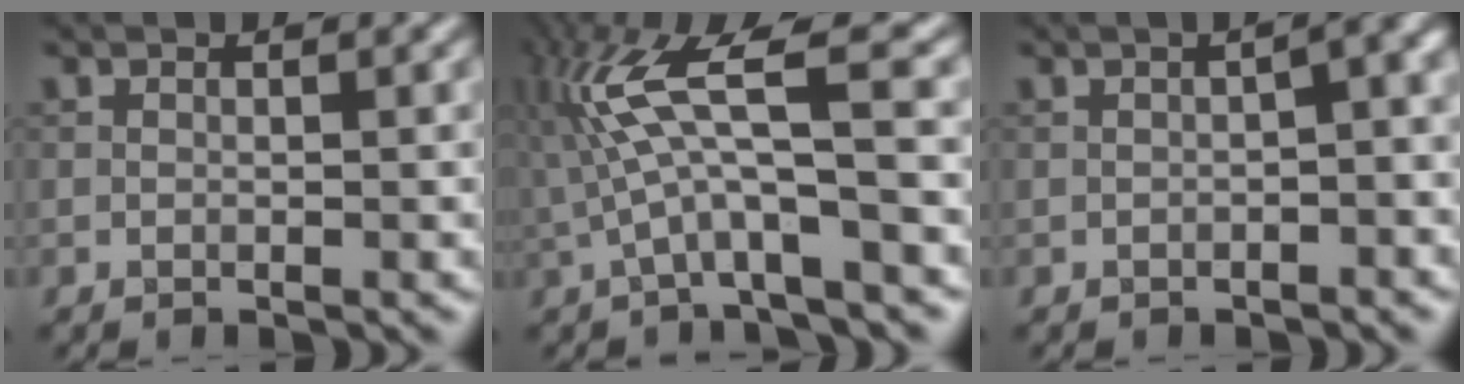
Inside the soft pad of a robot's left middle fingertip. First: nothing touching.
{"total": 7.2, "force": [-0.1, 1.1, 7.1], "torque": [-0.151, 0.021, -0.008]}
{"total": 2.9, "force": [-0.6, 0.8, 2.8], "torque": [-0.042, 0.011, -0.012]}